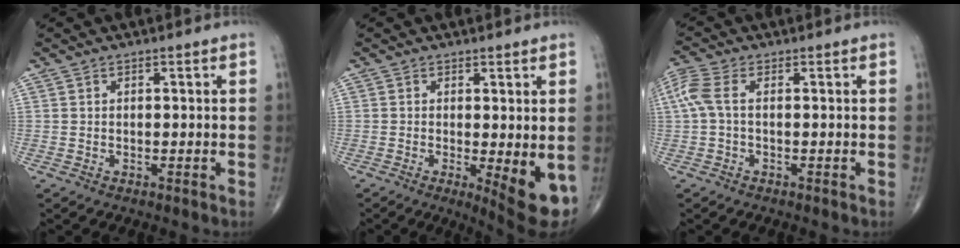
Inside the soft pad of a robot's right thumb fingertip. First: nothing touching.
{"total": 7.9, "force": [-1.6, 2.1, 7.4], "torque": [-0.096, -0.019, -0.017]}
{"total": 5.1, "force": [0.2, 2.3, 4.5], "torque": [-0.132, 0.020, -0.002]}